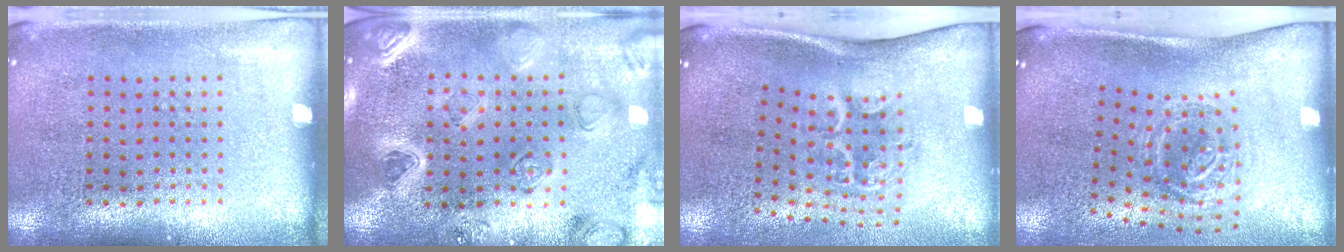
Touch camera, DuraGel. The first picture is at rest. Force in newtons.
{"total": 2.2, "press": 2.2, "slide": 0.2}
{"total": 2.2, "press": 1.4, "slide": 1.7}
{"total": 1.9, "press": 1.3, "slide": 1.5}